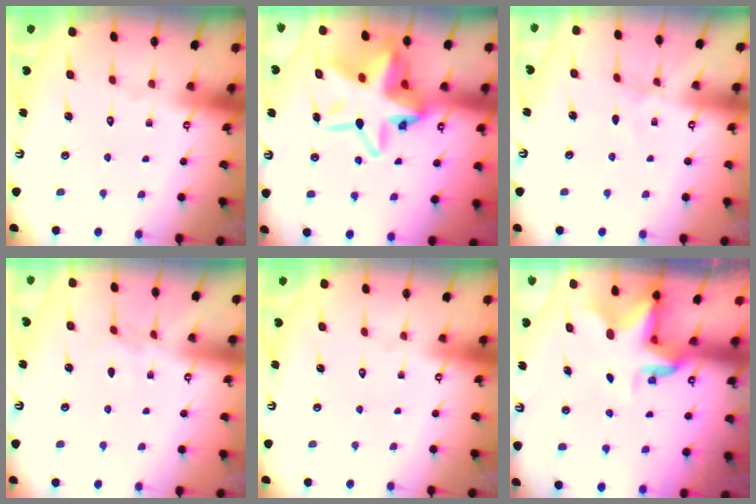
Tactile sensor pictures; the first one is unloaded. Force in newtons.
{"total": 17.3, "press": 16.8, "slide": 4.3}
{"total": 2.9, "press": 2.9, "slide": 0.4}
{"total": 2.8, "press": 2.8, "slide": 0.5}
{"total": 0.0}
{"total": 3.5, "press": 3.5, "slide": 0.2}